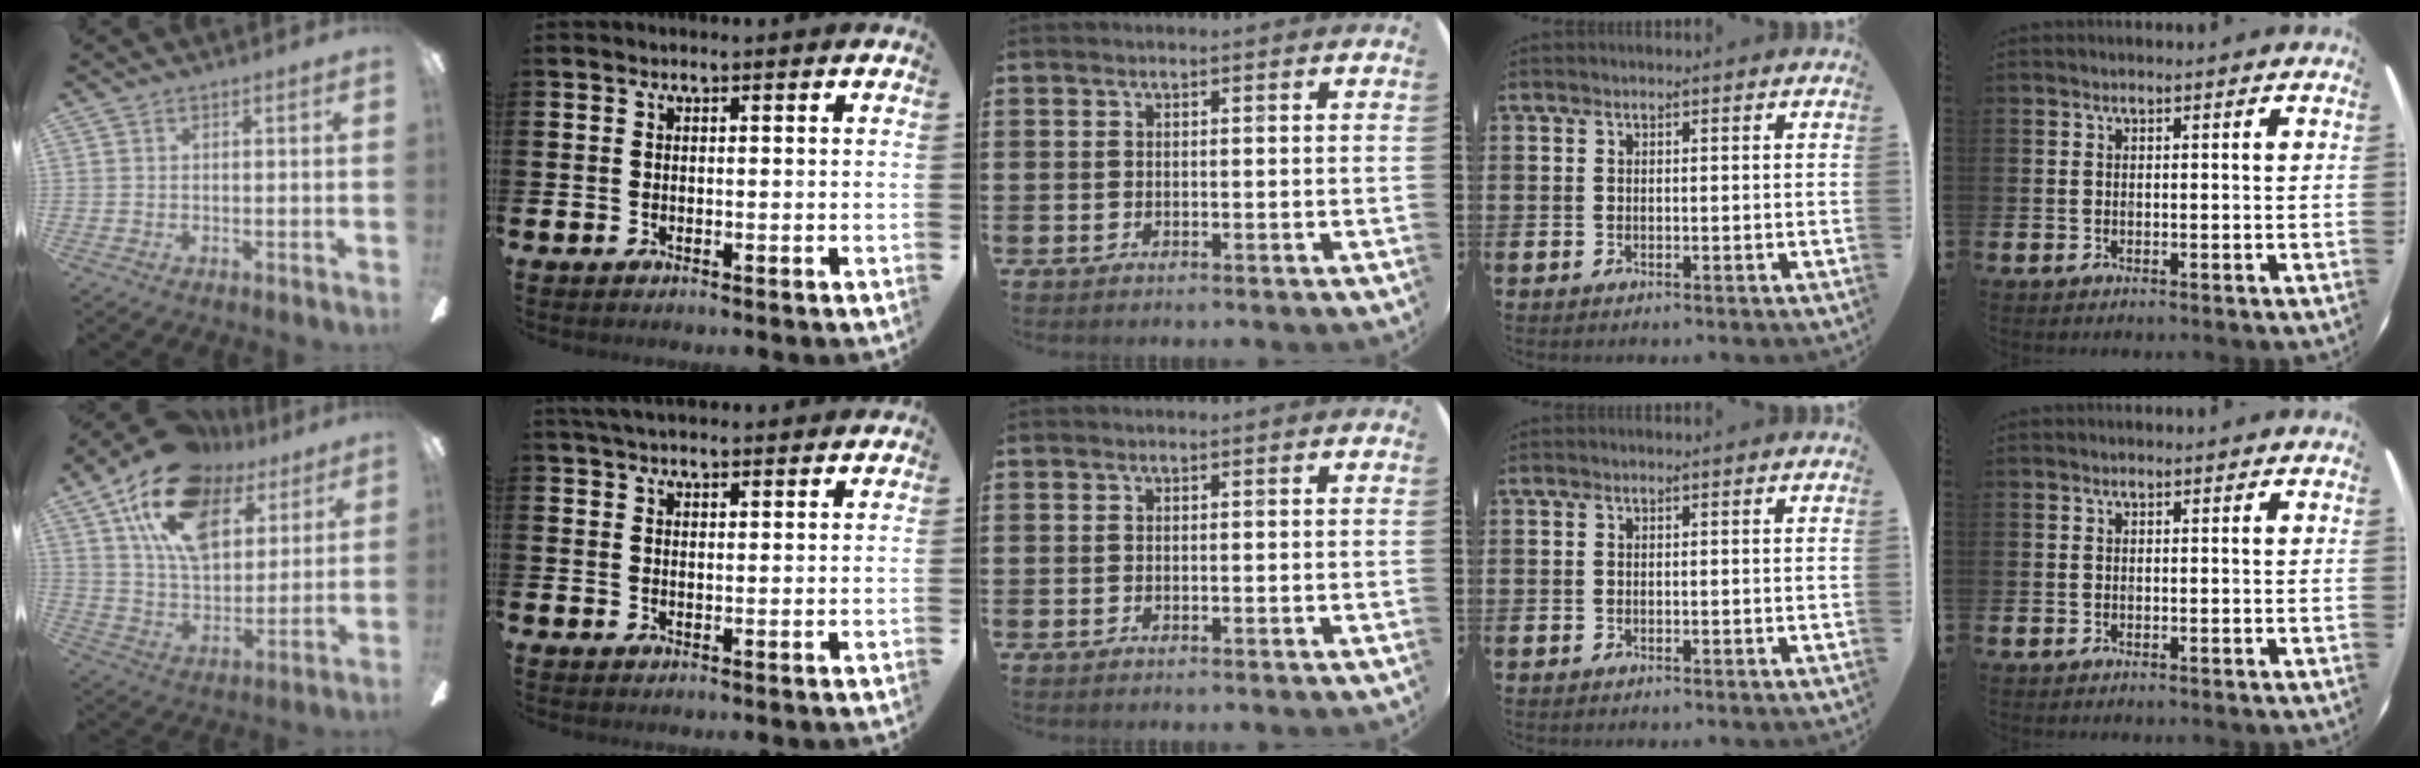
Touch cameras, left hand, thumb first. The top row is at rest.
{"thumb": {"total": 19.9, "force": [11.5, 11.0, 12.0], "torque": [-0.227, -0.046, 0.205]}, "index": {"total": 3.6, "force": [3.4, 0.8, 1.1], "torque": [-0.026, -0.007, 0.063]}}